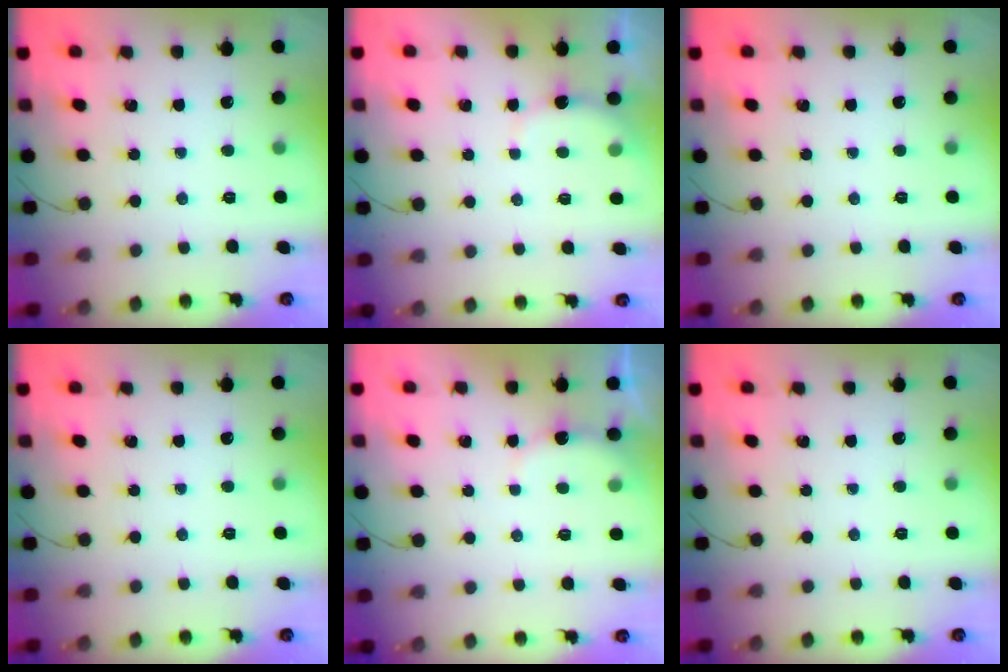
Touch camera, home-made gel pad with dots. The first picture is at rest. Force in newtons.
{"total": 3.4, "press": 3.3, "slide": 0.9}
{"total": 0.0}
{"total": 0.0}
{"total": 5.2, "press": 5.1, "slide": 0.8}
{"total": 0.0}